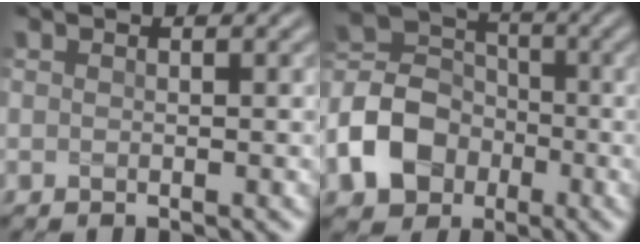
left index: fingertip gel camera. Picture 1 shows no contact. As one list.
[{"total": 7.5, "force": [-3.0, 5.8, 3.7], "torque": [-0.083, 0.003, -0.071]}]